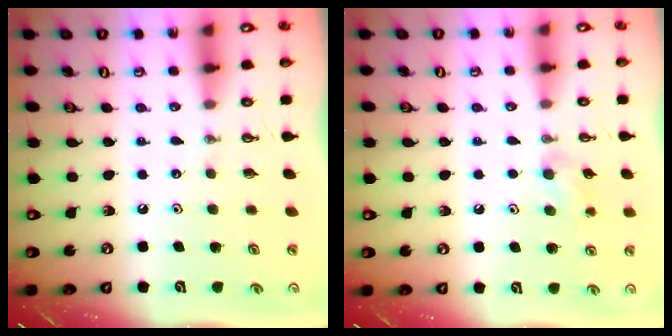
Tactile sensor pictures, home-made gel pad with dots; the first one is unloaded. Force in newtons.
{"total": 8.4, "press": 7.5, "slide": 3.7}